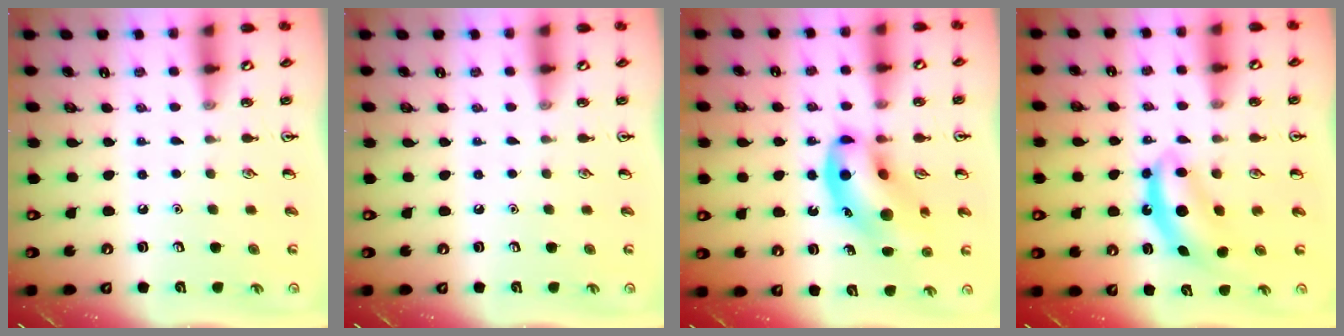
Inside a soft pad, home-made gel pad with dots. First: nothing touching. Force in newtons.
{"total": 0.0}
{"total": 14.1, "press": 13.5, "slide": 4.0}
{"total": 6.5, "press": 6.3, "slide": 1.5}